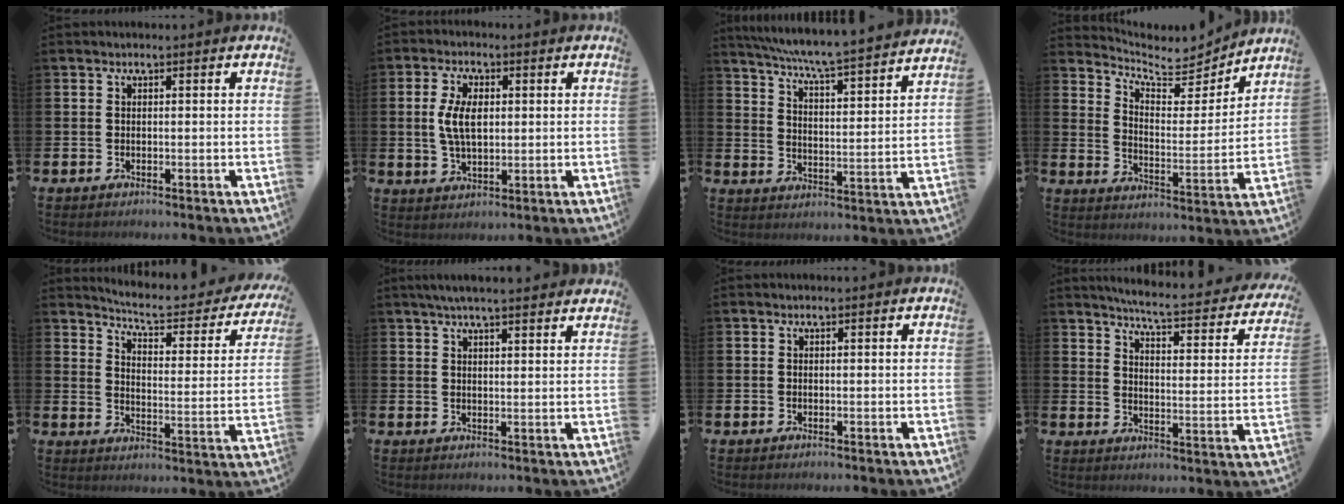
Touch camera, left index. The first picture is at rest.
{"total": 5.6, "force": [1.0, 3.1, 4.5], "torque": [-0.083, 0.007, 0.014]}
{"total": 6.8, "force": [6.5, -0.5, 2.1], "torque": [-0.073, -0.057, 0.109]}
{"total": 6.7, "force": [6.3, 2.0, 1.1], "torque": [-0.057, -0.055, 0.106]}
{"total": 5.7, "force": [5.0, 1.1, 2.4], "torque": [-0.071, -0.037, 0.078]}
{"total": 4.2, "force": [4.0, 0.2, 1.4], "torque": [-0.034, -0.009, 0.071]}
{"total": 0.0}
{"total": 5.2, "force": [4.8, 0.2, 2.1], "torque": [-0.060, -0.040, 0.075]}